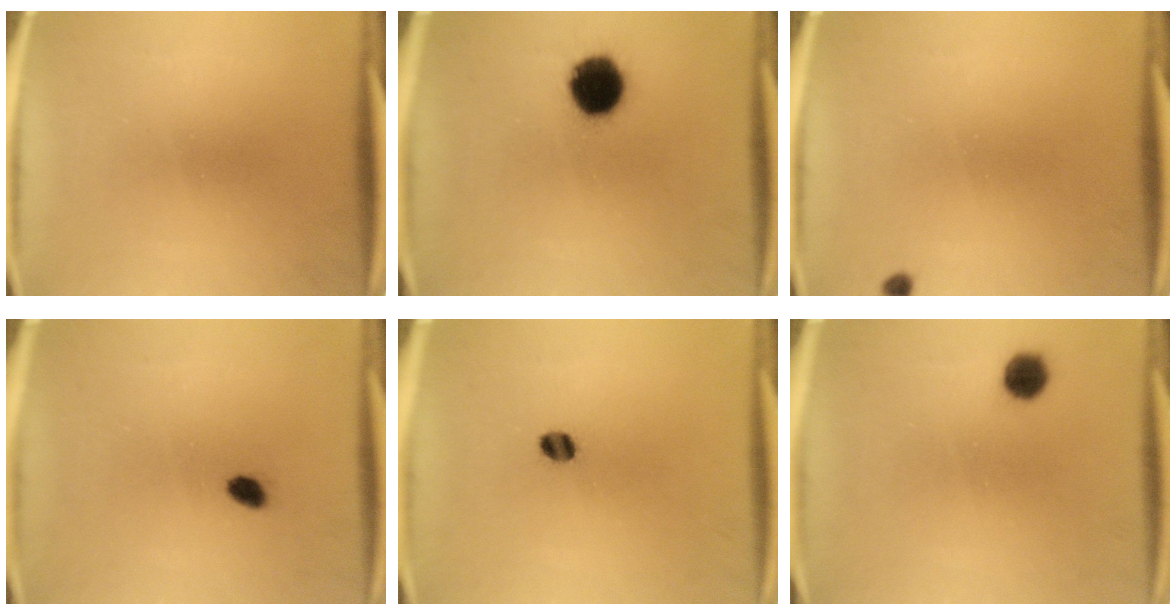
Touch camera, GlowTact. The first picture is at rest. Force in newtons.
{"total": 11.5}
{"total": 0.8}
{"total": 2.0}
{"total": 2.8}
{"total": 4.2}